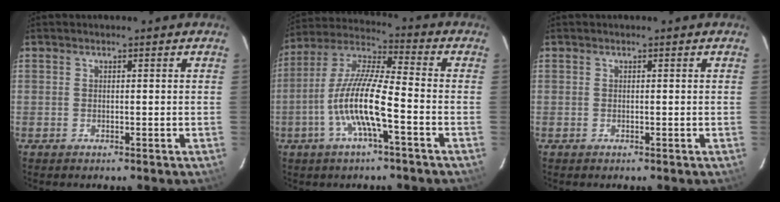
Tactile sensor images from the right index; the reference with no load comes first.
{"total": 12.7, "force": [-4.5, 1.8, 11.8], "torque": [-0.239, 0.001, -0.092]}
{"total": 0.0}